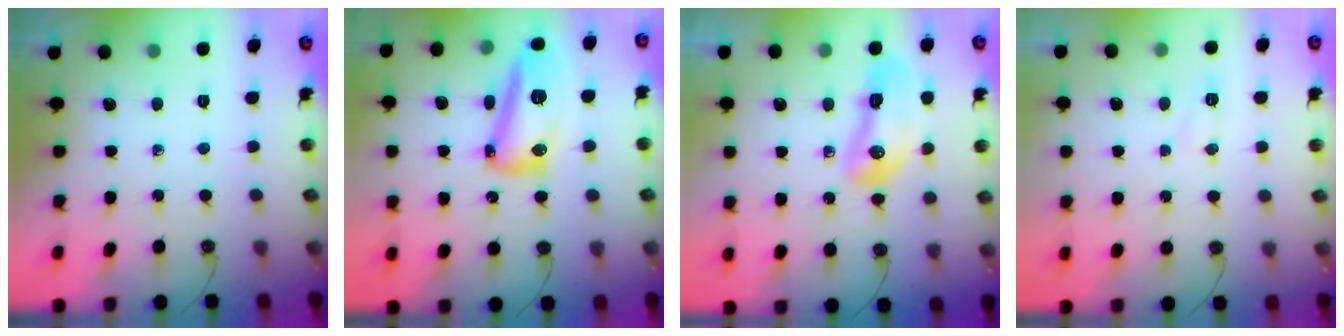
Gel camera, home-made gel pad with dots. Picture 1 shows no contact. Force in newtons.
{"total": 14.7, "press": 14.6, "slide": 1.5}
{"total": 11.3, "press": 11.1, "slide": 1.9}
{"total": 4.6, "press": 4.6, "slide": 0.5}